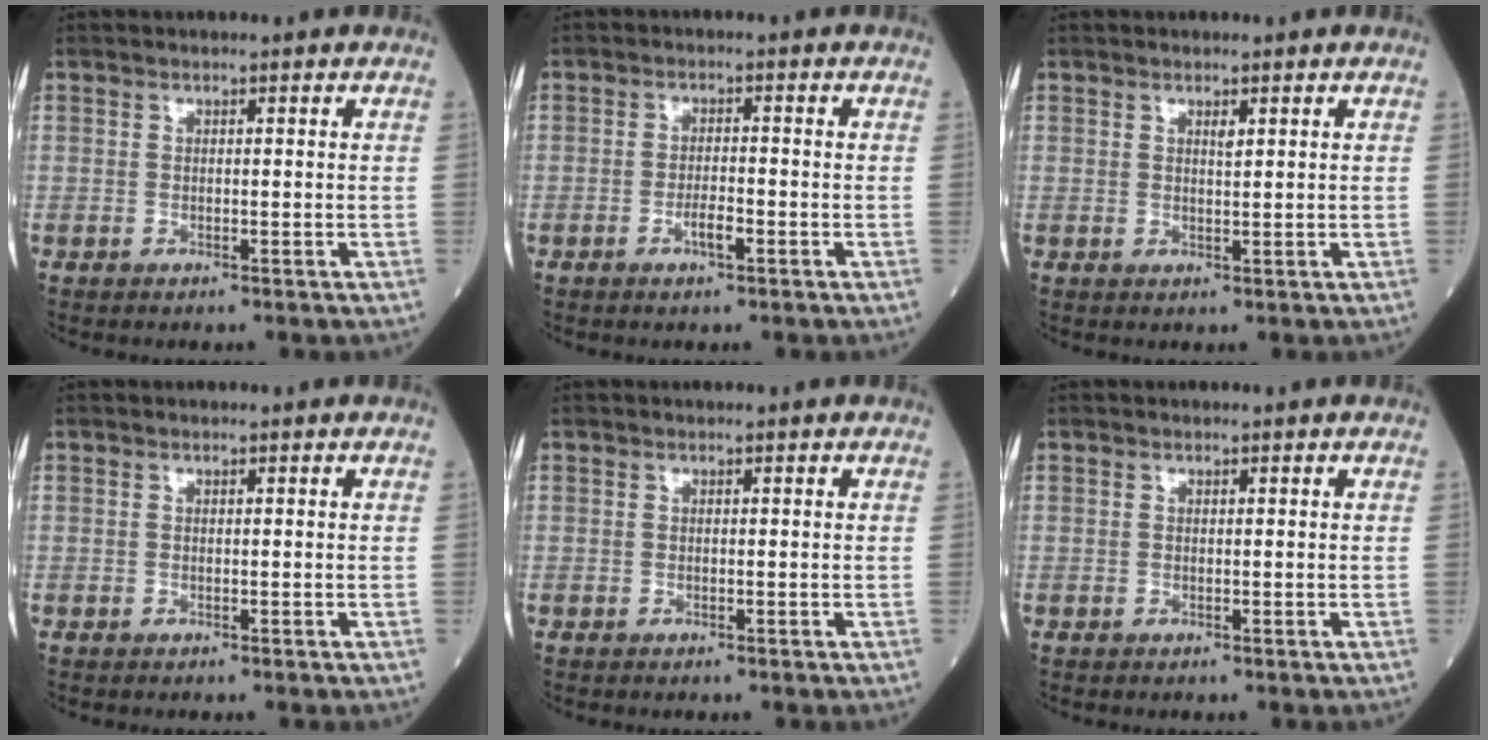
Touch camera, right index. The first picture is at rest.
{"total": 2.5, "force": [-1.2, 0.5, 2.1], "torque": [-0.037, 0.001, -0.021]}
{"total": 1.1, "force": [0.6, 0.2, 0.9], "torque": [-0.019, -0.003, 0.011]}
{"total": 0.0}
{"total": 0.0}
{"total": 0.0}